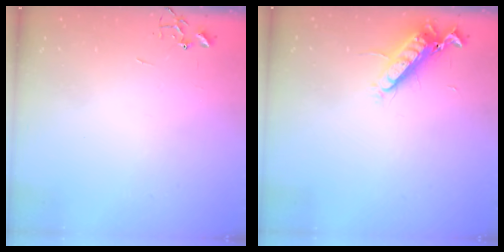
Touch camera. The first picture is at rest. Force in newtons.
{"total": 13.5, "press": 13.3, "slide": 1.9}